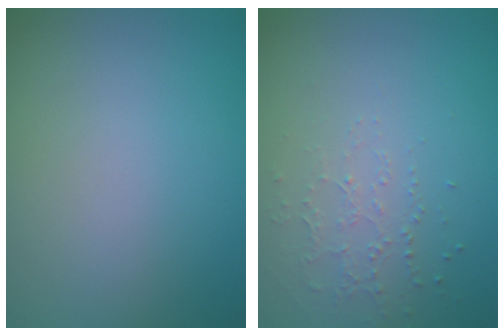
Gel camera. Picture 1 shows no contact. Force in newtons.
{"total": 1.0, "press": 0.7, "slide": 0.8}